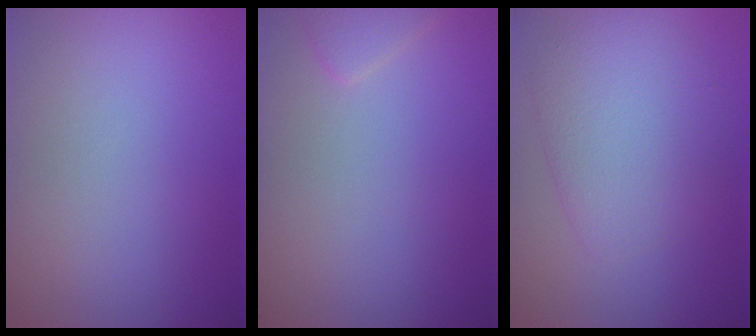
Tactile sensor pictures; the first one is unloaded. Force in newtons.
{"total": 1.4, "press": 1.4, "slide": 0.1}
{"total": 4.7, "press": 4.7, "slide": 0.1}